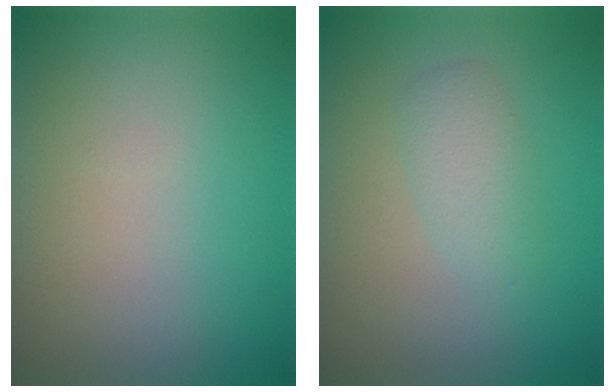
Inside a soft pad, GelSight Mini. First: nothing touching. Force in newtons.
{"total": 2.1, "press": 2.1, "slide": 0.1}